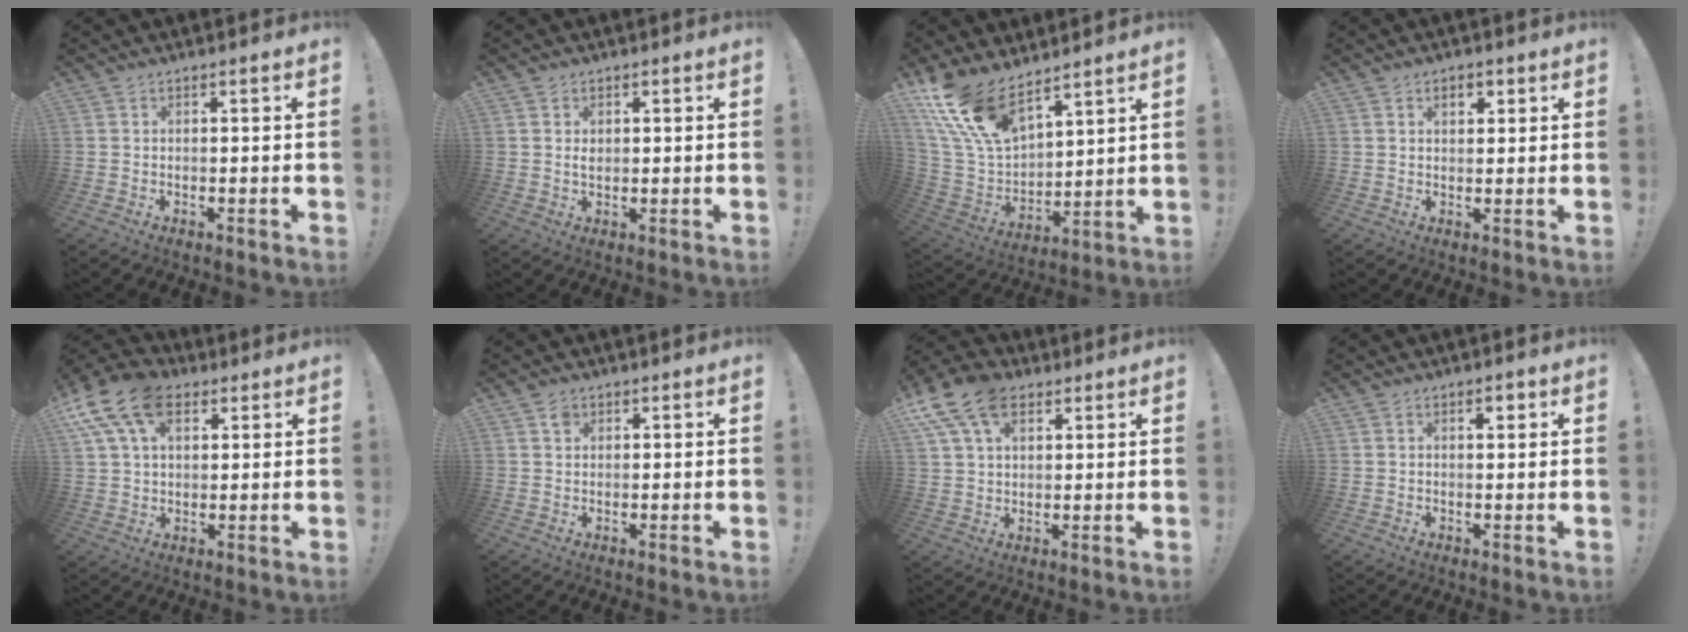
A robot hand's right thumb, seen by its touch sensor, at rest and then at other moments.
{"total": 1.5, "force": [0.7, 1.2, 0.5], "torque": [0.002, -0.003, 0.010]}
{"total": 17.0, "force": [12.6, 7.9, 8.2], "torque": [-0.174, -0.082, 0.241]}
{"total": 3.5, "force": [1.5, 2.2, 2.3], "torque": [-0.027, -0.003, 0.023]}
{"total": 15.3, "force": [7.2, 9.6, 9.5], "torque": [-0.176, -0.023, 0.132]}
{"total": 1.8, "force": [1.1, 1.3, 0.6], "torque": [-0.003, -0.002, 0.019]}
{"total": 14.1, "force": [7.1, 8.8, 8.4], "torque": [-0.155, -0.027, 0.131]}
{"total": 2.3, "force": [1.1, 0.8, 1.8], "torque": [-0.022, -0.003, 0.015]}